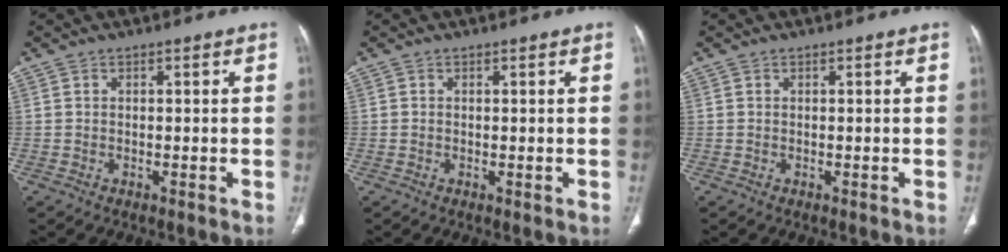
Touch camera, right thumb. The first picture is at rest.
{"total": 0.0}
{"total": 0.0}